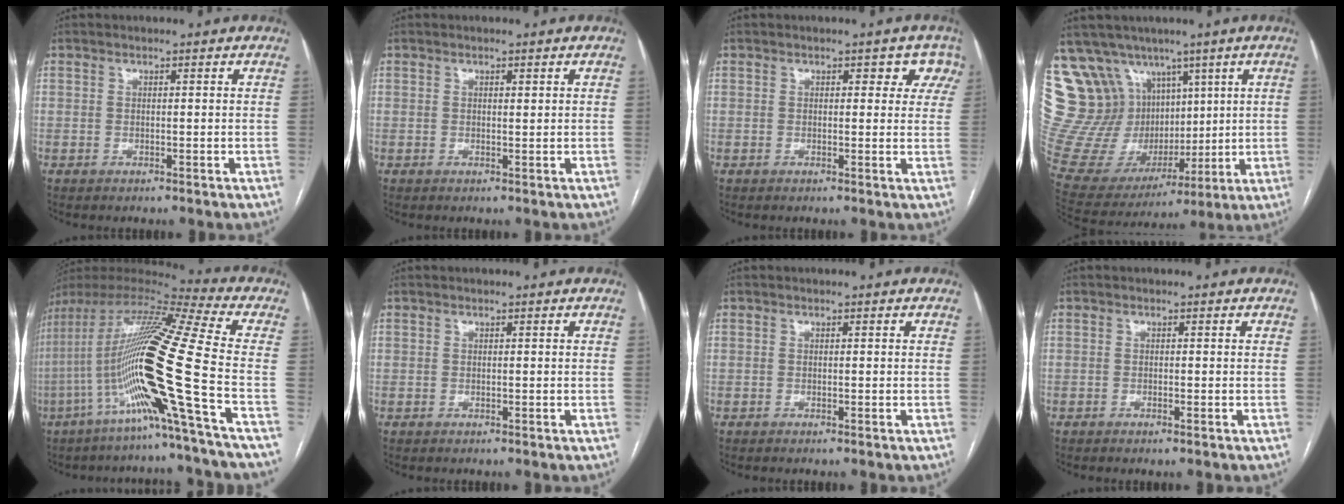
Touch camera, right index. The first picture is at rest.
{"total": 0.7, "force": [0.3, 0.2, 0.6], "torque": [-0.009, -0.002, 0.005]}
{"total": 3.7, "force": [1.9, 2.4, 1.9], "torque": [0.008, 0.007, 0.014]}
{"total": 21.0, "force": [11.0, 15.8, 8.3], "torque": [-0.182, 0.067, 0.234]}
{"total": 22.3, "force": [-7.0, -2.0, 21.0], "torque": [-0.425, -0.018, -0.146]}
{"total": 0.0}
{"total": 0.0}
{"total": 0.8, "force": [-0.6, 0.0, 0.6], "torque": [-0.009, -0.002, -0.007]}